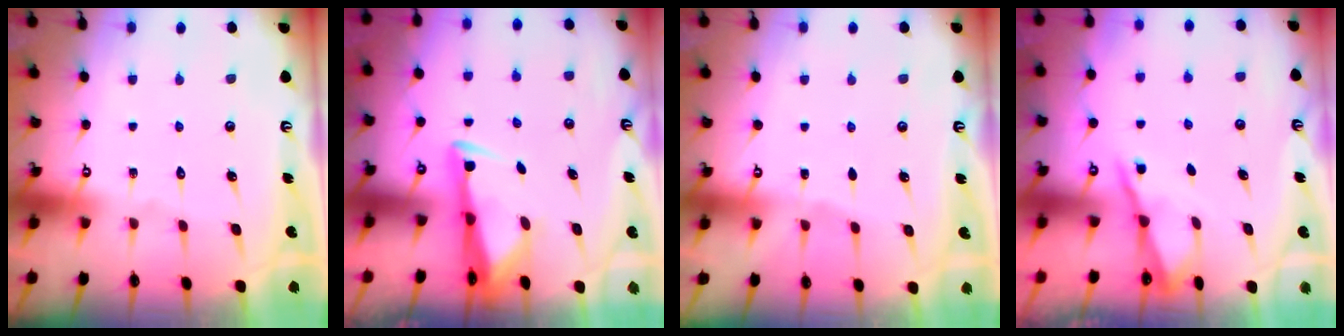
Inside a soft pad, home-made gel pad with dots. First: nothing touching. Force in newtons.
{"total": 3.0, "press": 2.9, "slide": 0.9}
{"total": 1.5, "press": 1.4, "slide": 0.2}
{"total": 2.0, "press": 2.0, "slide": 0.2}